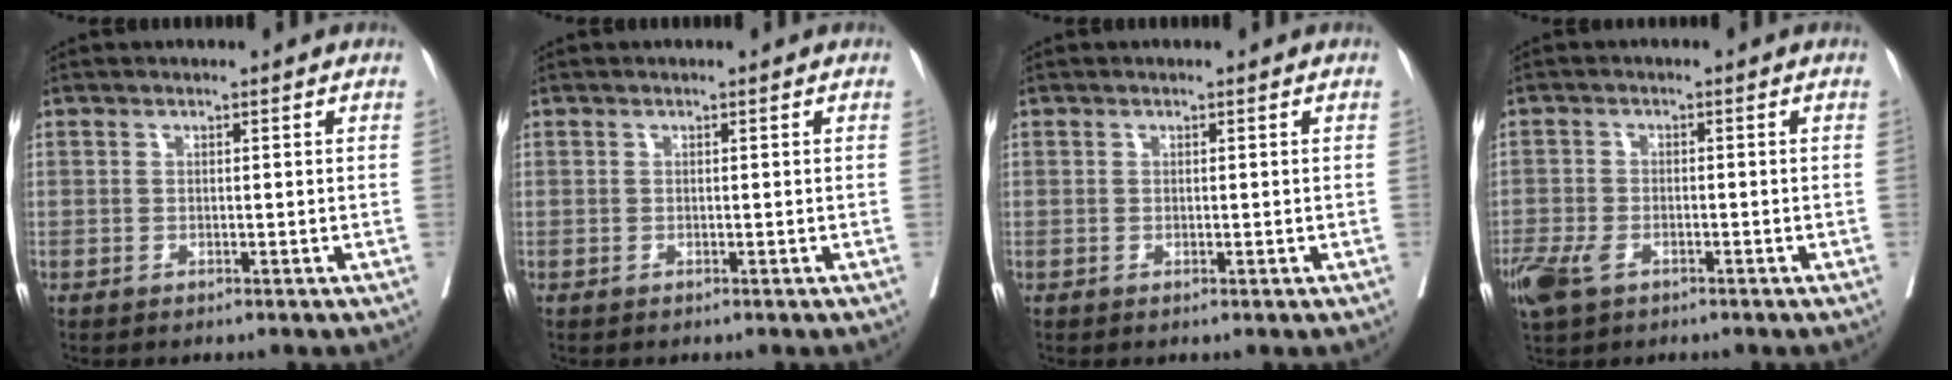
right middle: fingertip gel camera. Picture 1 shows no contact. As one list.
[{"total": 0.0}, {"total": 0.0}, {"total": 5.5, "force": [-3.4, 2.8, 3.3], "torque": [-0.068, -0.006, -0.063]}]